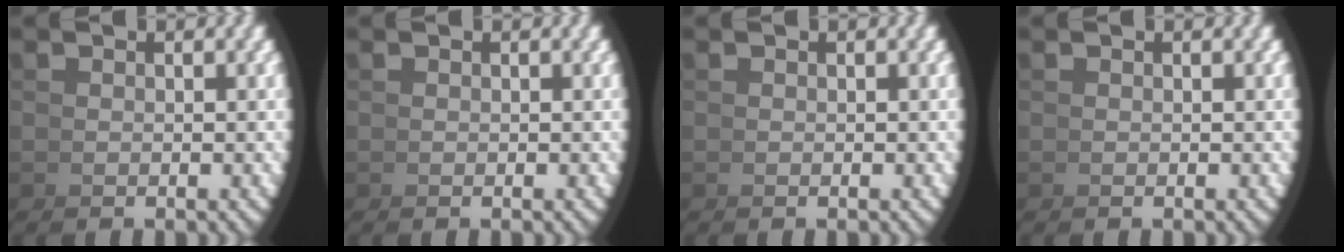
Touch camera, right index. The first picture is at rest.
{"total": 0.0}
{"total": 0.0}
{"total": 0.0}